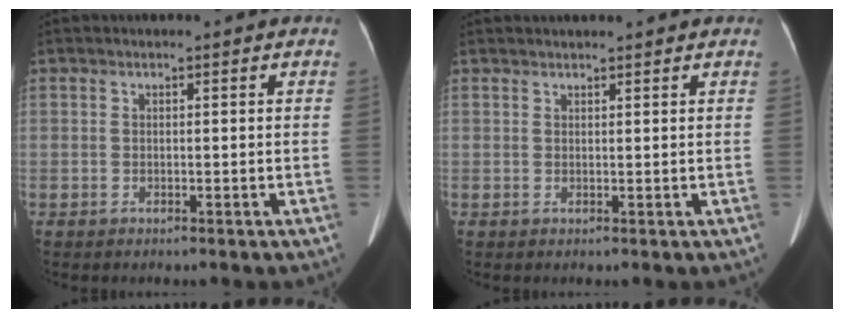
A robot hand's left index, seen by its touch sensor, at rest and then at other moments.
{"total": 2.8, "force": [2.6, 0.4, 0.9], "torque": [-0.009, 0.024, 0.038]}